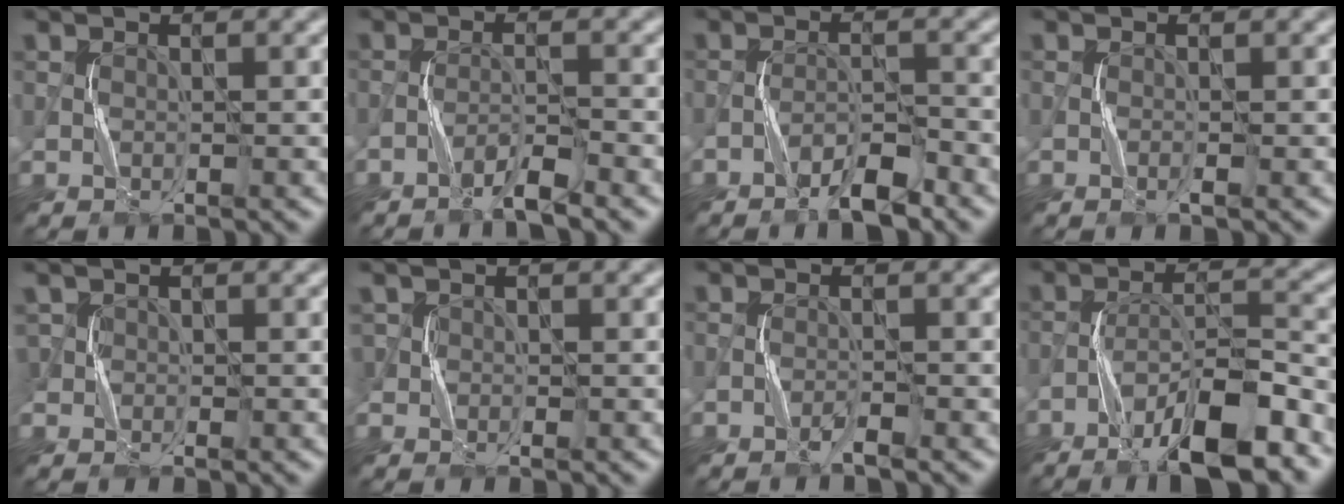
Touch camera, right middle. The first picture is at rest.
{"total": 2.5, "force": [-2.0, 0.1, 1.6], "torque": [-0.028, 0.007, -0.043]}
{"total": 3.5, "force": [-2.6, 0.6, 2.2], "torque": [-0.041, 0.008, -0.051]}
{"total": 0.7, "force": [-0.3, 0.0, 0.6], "torque": [-0.015, 0.000, -0.007]}
{"total": 1.6, "force": [0.4, 1.3, 0.8], "torque": [-0.018, 0.003, 0.007]}
{"total": 1.3, "force": [0.3, 1.1, 0.7], "torque": [-0.013, 0.002, 0.005]}
{"total": 1.1, "force": [-0.9, 0.0, 0.7], "torque": [-0.015, 0.005, -0.020]}
{"total": 9.4, "force": [-6.2, 2.1, 6.8], "torque": [-0.109, 0.013, -0.105]}